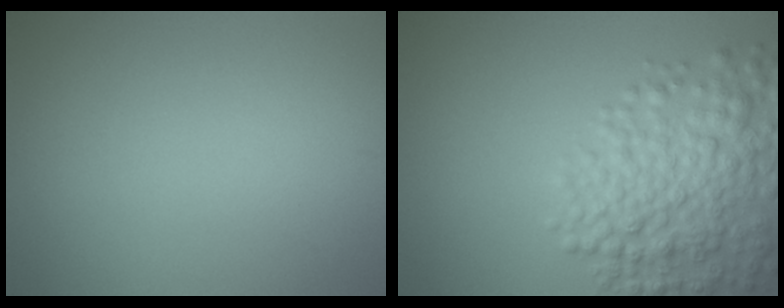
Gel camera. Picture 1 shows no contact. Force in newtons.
{"total": 6.6, "press": 6.6, "slide": 0.2}